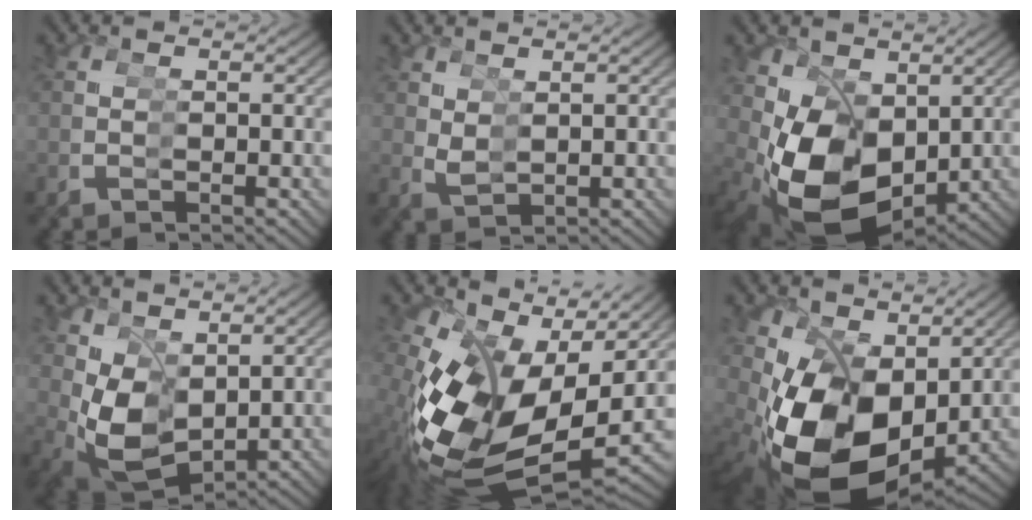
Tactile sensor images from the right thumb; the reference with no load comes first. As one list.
[{"total": 2.0, "force": [1.1, 1.3, 1.1], "torque": [-0.021, -0.001, 0.026]}, {"total": 11.4, "force": [-1.5, 8.1, 7.9], "torque": [-0.188, -0.046, 0.004]}, {"total": 7.8, "force": [-0.3, 6.1, 4.9], "torque": [-0.134, -0.035, 0.015]}, {"total": 11.4, "force": [-0.3, 7.2, 8.8], "torque": [-0.225, -0.033, 0.022]}, {"total": 13.1, "force": [-1.5, 8.9, 9.5], "torque": [-0.211, -0.048, 0.007]}]